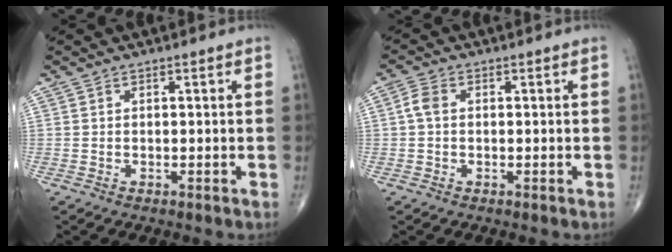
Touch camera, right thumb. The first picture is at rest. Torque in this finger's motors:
{"motor_torque": [0.42, 0.34, 0.38, -0.02, 0.02]}